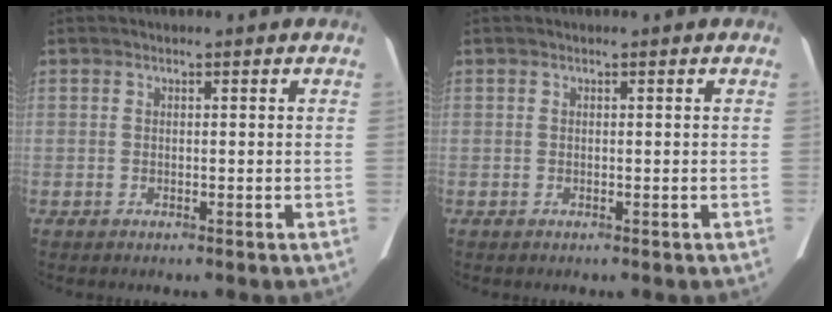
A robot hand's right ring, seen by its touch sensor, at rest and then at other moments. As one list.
[{"total": 0.0}]